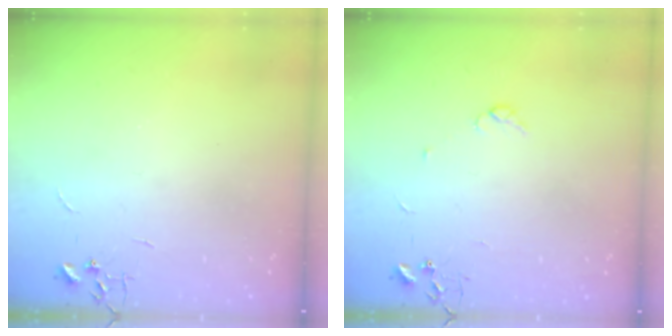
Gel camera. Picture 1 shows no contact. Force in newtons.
{"total": 3.7, "press": 3.6, "slide": 0.5}